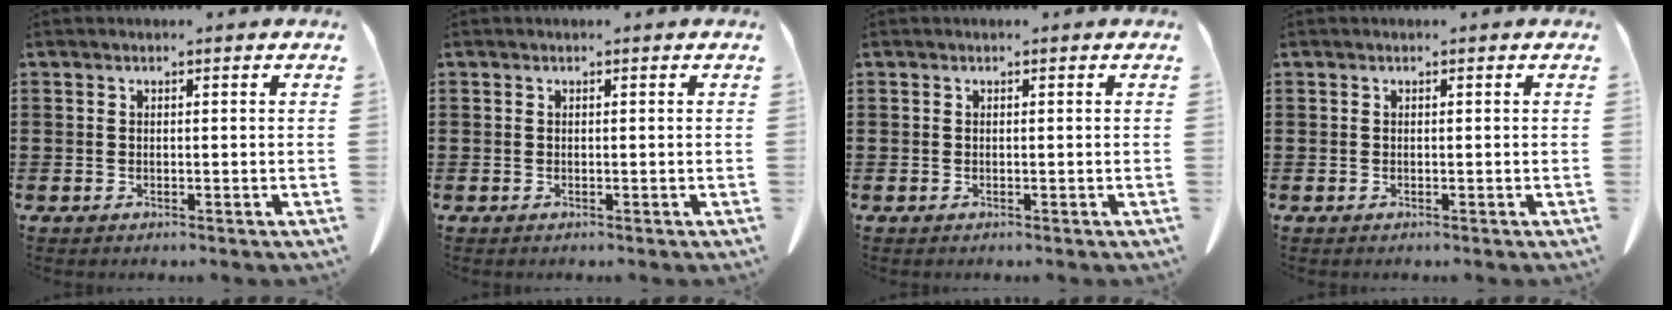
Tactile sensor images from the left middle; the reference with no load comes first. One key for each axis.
{"total": 0.0}
{"total": 0.0}
{"total": 0.0}